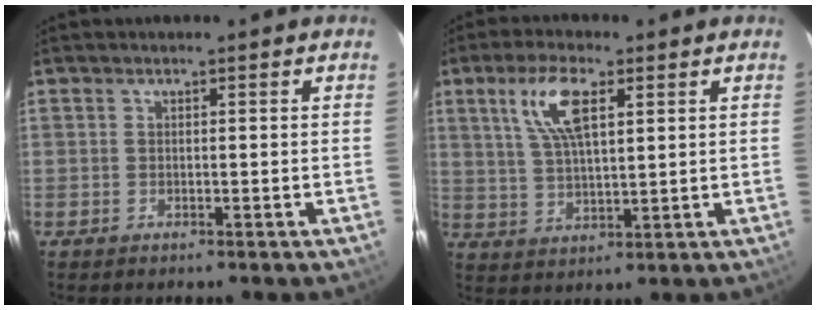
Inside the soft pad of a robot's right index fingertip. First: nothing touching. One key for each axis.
{"total": 9.1, "fx": 3.8, "fy": 3.1, "fz": 7.6, "tx": -0.151, "ty": 0.011, "tz": 0.078}